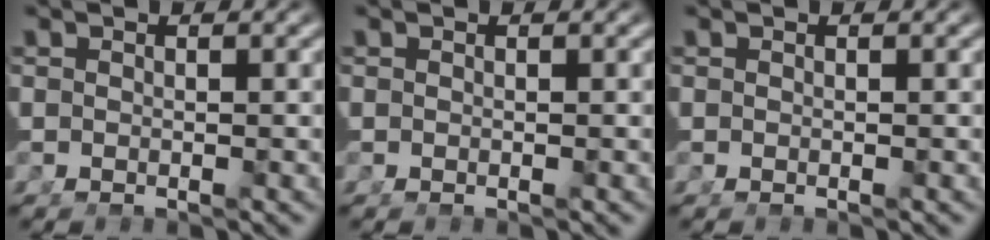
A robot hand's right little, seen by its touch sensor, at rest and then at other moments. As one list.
[{"total": 0.0}, {"total": 0.0}]